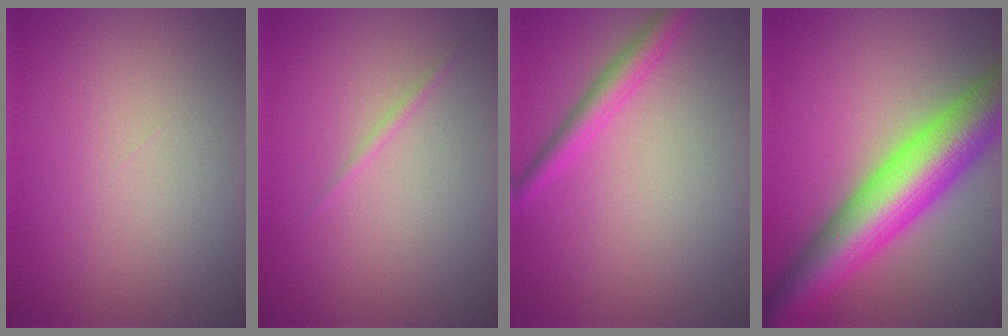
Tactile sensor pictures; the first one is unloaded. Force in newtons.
{"total": 0.5, "press": 0.5, "slide": 0.1}
{"total": 2.3, "press": 2.3, "slide": 0.1}
{"total": 11.0, "press": 11.0, "slide": 0.3}